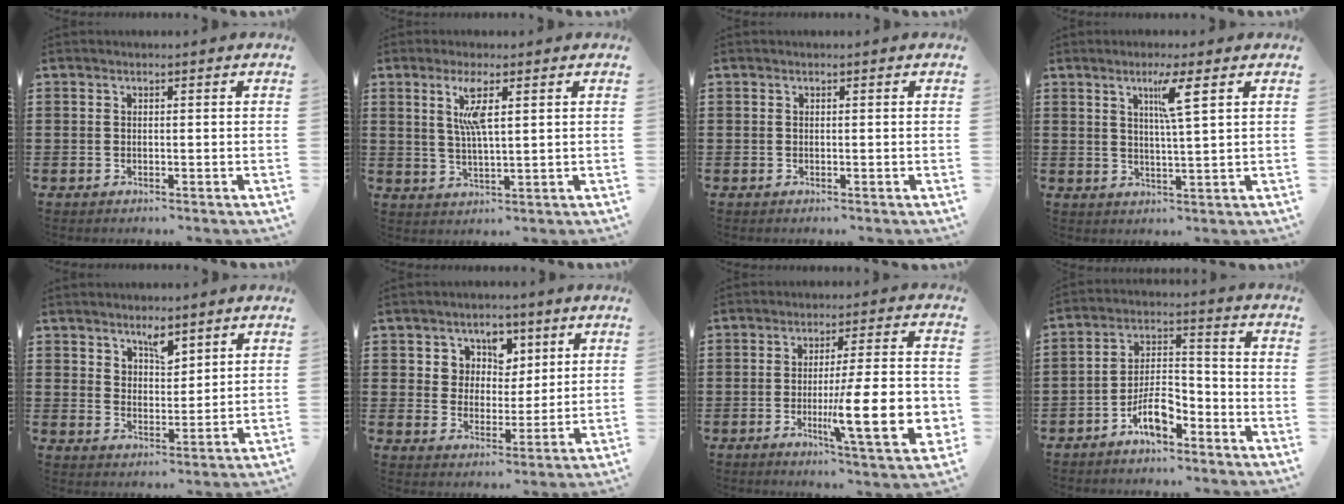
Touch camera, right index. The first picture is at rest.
{"total": 5.2, "force": [1.9, 0.9, 4.8], "torque": [-0.100, 0.003, 0.029]}
{"total": 0.0}
{"total": 5.1, "force": [2.5, -0.2, 4.4], "torque": [-0.079, -0.008, 0.035]}
{"total": 3.8, "force": [3.1, 1.7, 1.4], "torque": [-0.027, -0.001, 0.054]}
{"total": 5.2, "force": [2.5, 4.5, 0.7], "torque": [-0.037, 0.006, 0.041]}
{"total": 15.2, "force": [-3.3, 2.7, 14.5], "torque": [-0.229, -0.016, -0.055]}
{"total": 6.9, "force": [-4.6, 2.7, 4.4], "torque": [-0.092, 0.013, -0.087]}